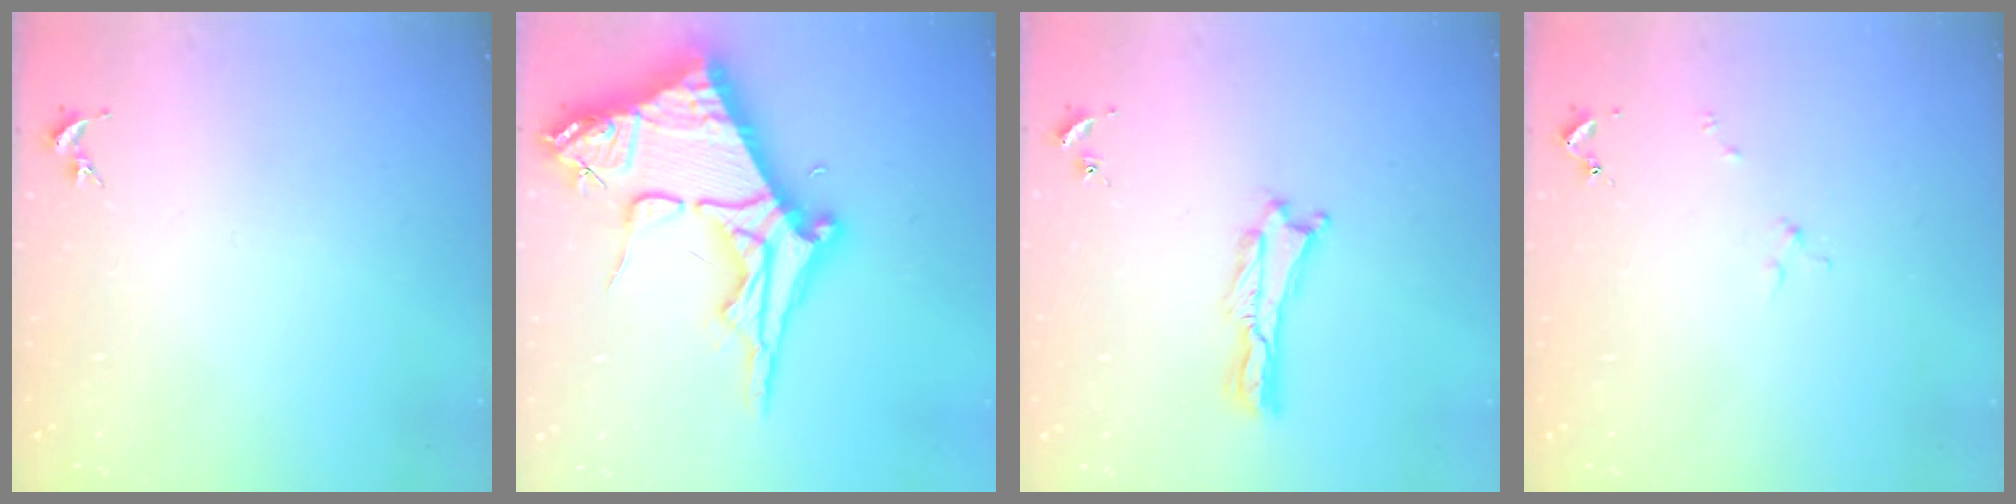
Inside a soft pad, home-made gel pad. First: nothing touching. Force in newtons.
{"total": 16.1, "press": 16.1, "slide": 1.6}
{"total": 0.6, "press": 0.5, "slide": 0.2}
{"total": 1.7, "press": 1.7, "slide": 0.3}